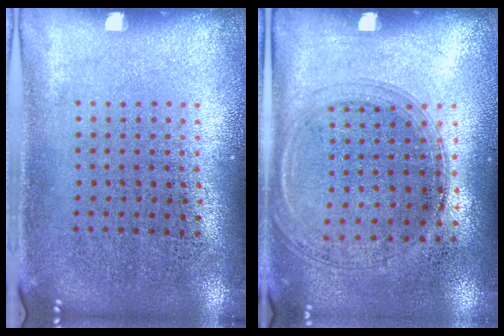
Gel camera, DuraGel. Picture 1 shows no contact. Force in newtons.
{"total": 1.3, "press": 1.2, "slide": 0.6}